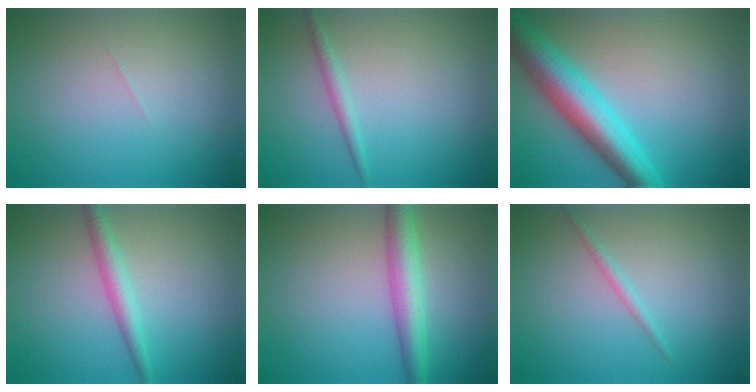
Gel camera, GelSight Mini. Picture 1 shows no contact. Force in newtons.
{"total": 1.3, "press": 1.3, "slide": 0.0}
{"total": 7.4, "press": 7.4, "slide": 0.3}
{"total": 2.2, "press": 2.2, "slide": 0.0}
{"total": 4.1, "press": 4.1, "slide": 0.1}
{"total": 1.0, "press": 1.0, "slide": 0.0}